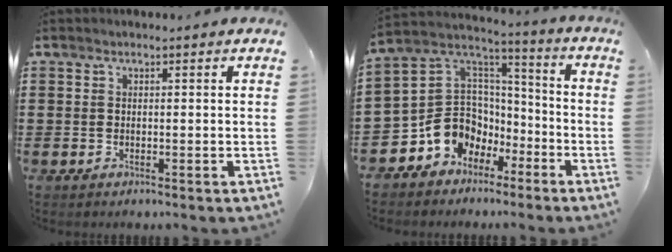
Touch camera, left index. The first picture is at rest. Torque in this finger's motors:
{"motor_torque": [1.13, 1.01, 0.56, 0.10]}